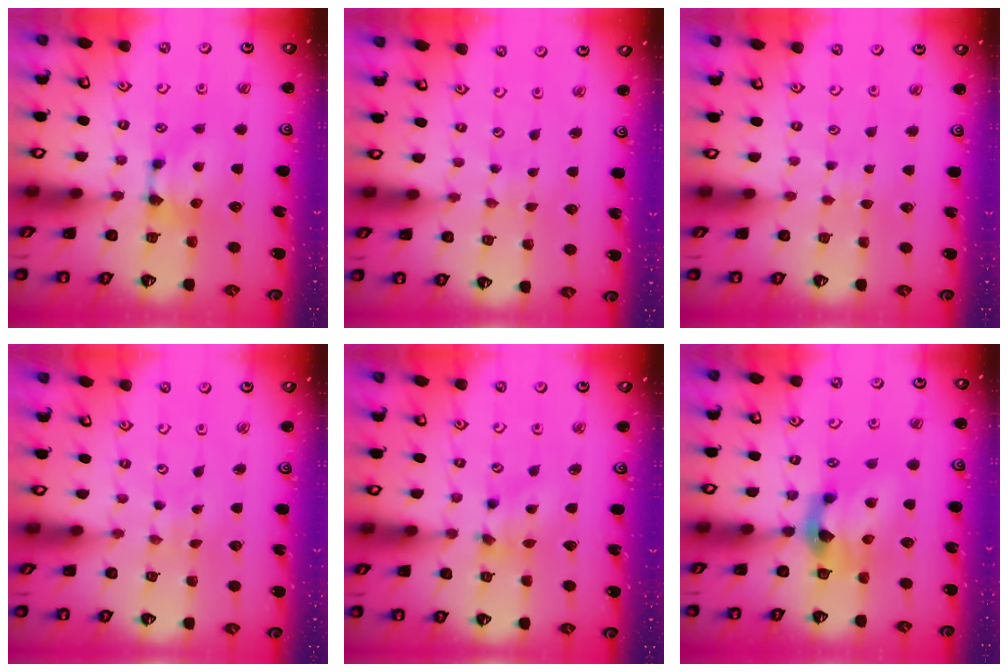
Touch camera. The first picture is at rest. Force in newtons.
{"total": 4.8, "press": 4.8, "slide": 0.1}
{"total": 3.5, "press": 3.5, "slide": 0.2}
{"total": 5.7, "press": 5.7, "slide": 0.2}
{"total": 1.9, "press": 1.4, "slide": 1.3}
{"total": 4.1, "press": 3.8, "slide": 1.5}